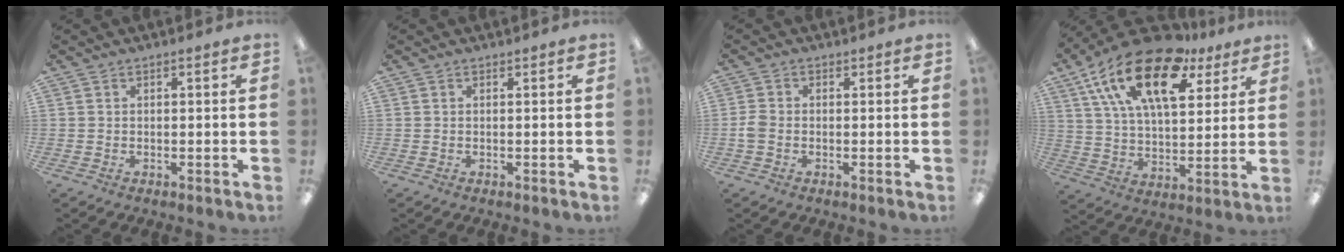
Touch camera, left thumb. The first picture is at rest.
{"total": 0.0}
{"total": 3.0, "force": [-0.6, 2.2, 1.9], "torque": [-0.038, 0.005, -0.012]}
{"total": 22.1, "force": [12.5, 10.8, 14.7], "torque": [-0.263, -0.055, 0.218]}